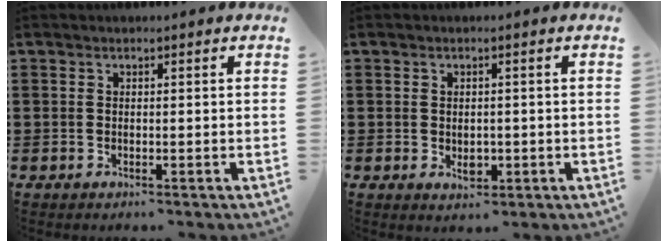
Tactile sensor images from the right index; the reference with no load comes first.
{"total": 2.2, "force": [-0.2, 1.5, 1.6], "torque": [-0.022, 0.000, -0.005]}